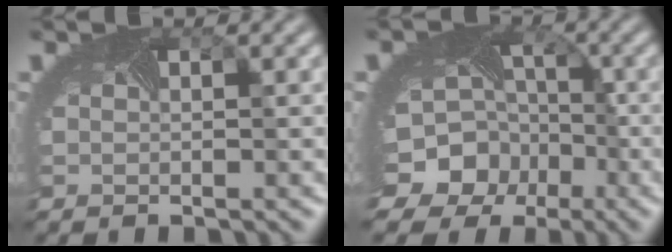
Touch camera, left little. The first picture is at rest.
{"total": 13.6, "force": [-5.9, 11.4, 4.3], "torque": [-0.094, -0.039, -0.104]}